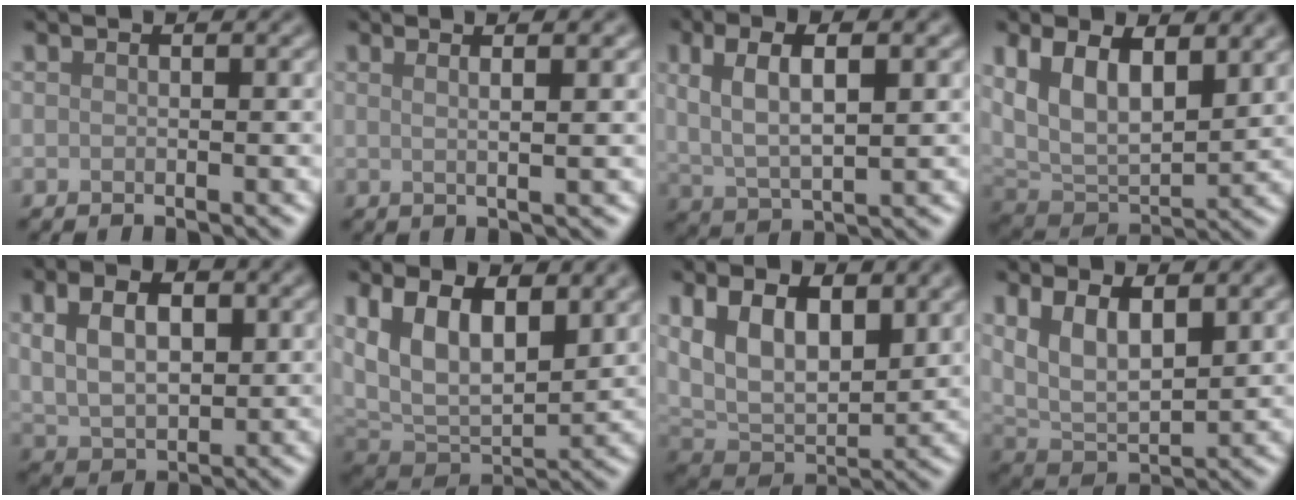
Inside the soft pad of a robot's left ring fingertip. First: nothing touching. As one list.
[{"total": 4.7, "force": [2.1, 1.6, 3.8], "torque": [-0.035, 0.020, -0.003]}, {"total": 6.0, "force": [1.6, 2.3, 5.3], "torque": [-0.097, 0.003, 0.030]}, {"total": 8.6, "force": [3.4, 4.6, 6.4], "torque": [-0.130, -0.009, 0.059]}, {"total": 6.3, "force": [1.4, 4.0, 4.6], "torque": [-0.089, 0.003, 0.024]}, {"total": 9.9, "force": [3.7, 5.3, 7.5], "torque": [-0.148, -0.003, 0.064]}, {"total": 8.2, "force": [2.9, 4.7, 6.2], "torque": [-0.120, -0.009, 0.050]}, {"total": 5.7, "force": [1.9, 2.9, 4.5], "torque": [-0.094, -0.005, 0.042]}]